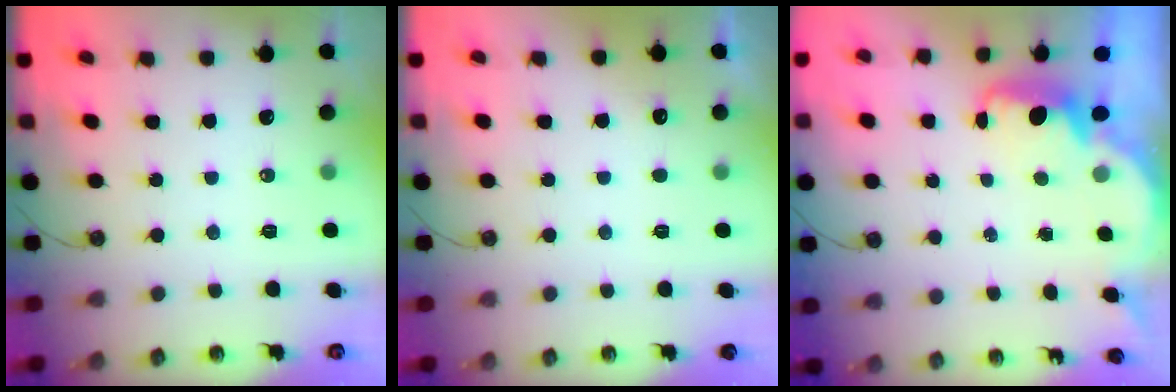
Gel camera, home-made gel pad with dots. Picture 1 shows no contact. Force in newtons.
{"total": 2.6, "press": 2.4, "slide": 1.0}
{"total": 2.2, "press": 2.1, "slide": 0.7}